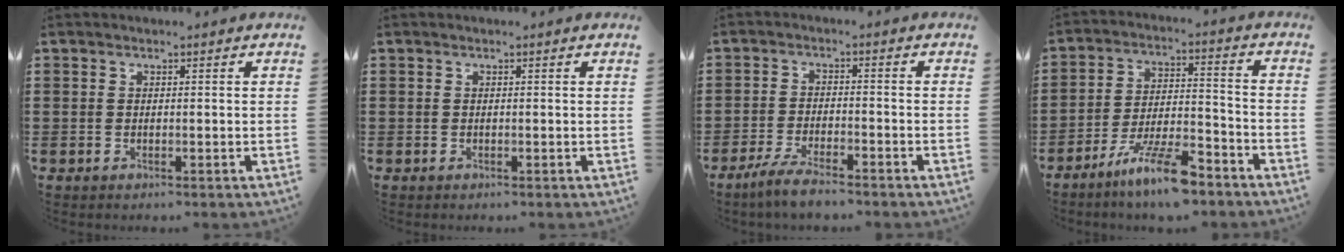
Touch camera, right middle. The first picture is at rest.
{"total": 0.0}
{"total": 4.2, "force": [-3.5, 0.3, 2.2], "torque": [-0.051, -0.005, -0.069]}
{"total": 9.6, "force": [-7.1, 1.7, 6.3], "torque": [-0.112, 0.012, -0.131]}